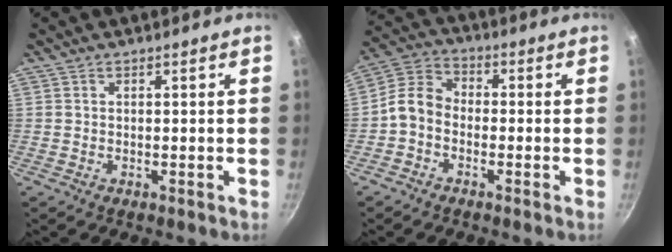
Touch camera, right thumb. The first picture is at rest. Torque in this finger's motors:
{"motor_torque": [0.20, 0.15, 0.96, -0.53, 0.03]}